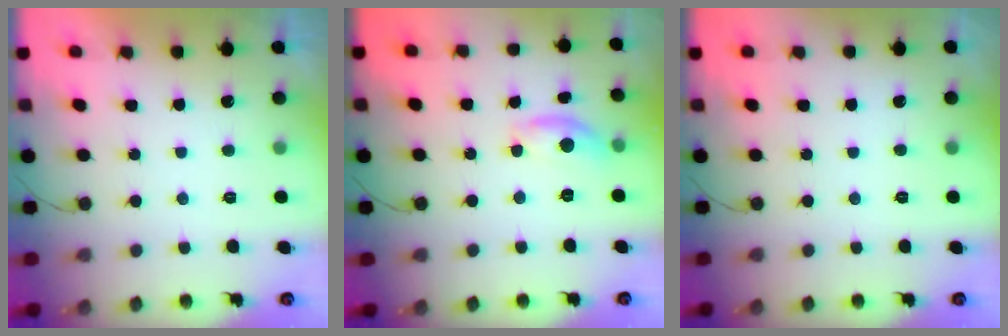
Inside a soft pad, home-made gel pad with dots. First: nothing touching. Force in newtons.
{"total": 7.6, "press": 7.6, "slide": 0.6}
{"total": 0.0}